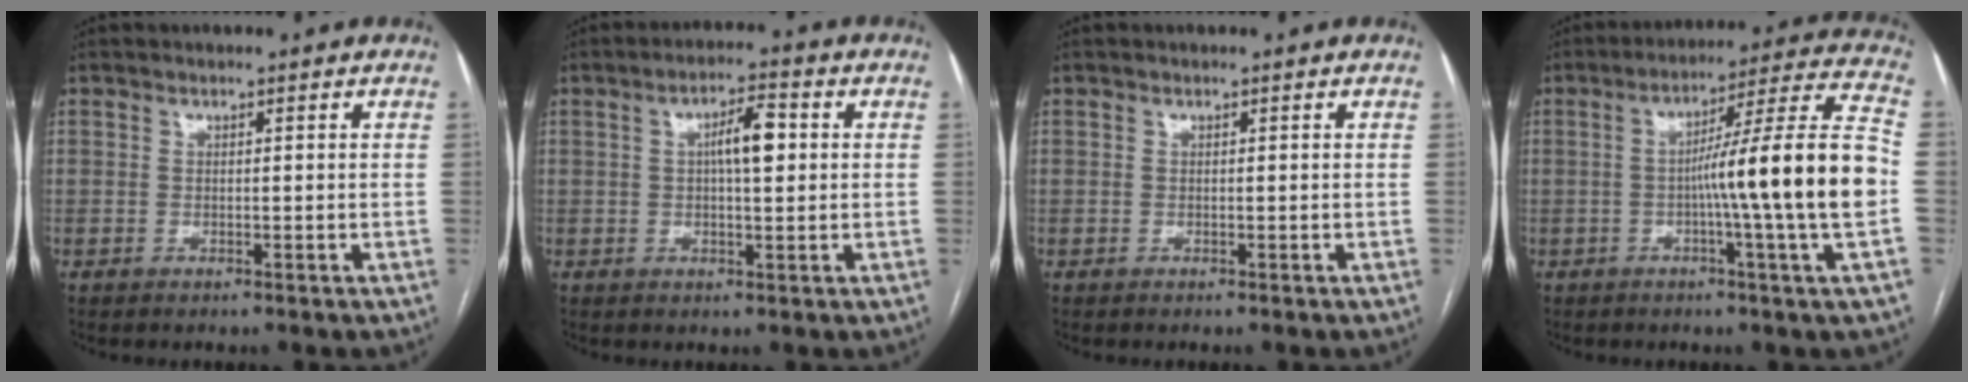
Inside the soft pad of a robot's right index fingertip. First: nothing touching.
{"total": 5.5, "force": [0.9, 1.3, 5.3], "torque": [-0.092, 0.013, 0.014]}
{"total": 0.0}
{"total": 16.7, "force": [-2.3, -2.0, 16.4], "torque": [-0.245, 0.006, -0.046]}